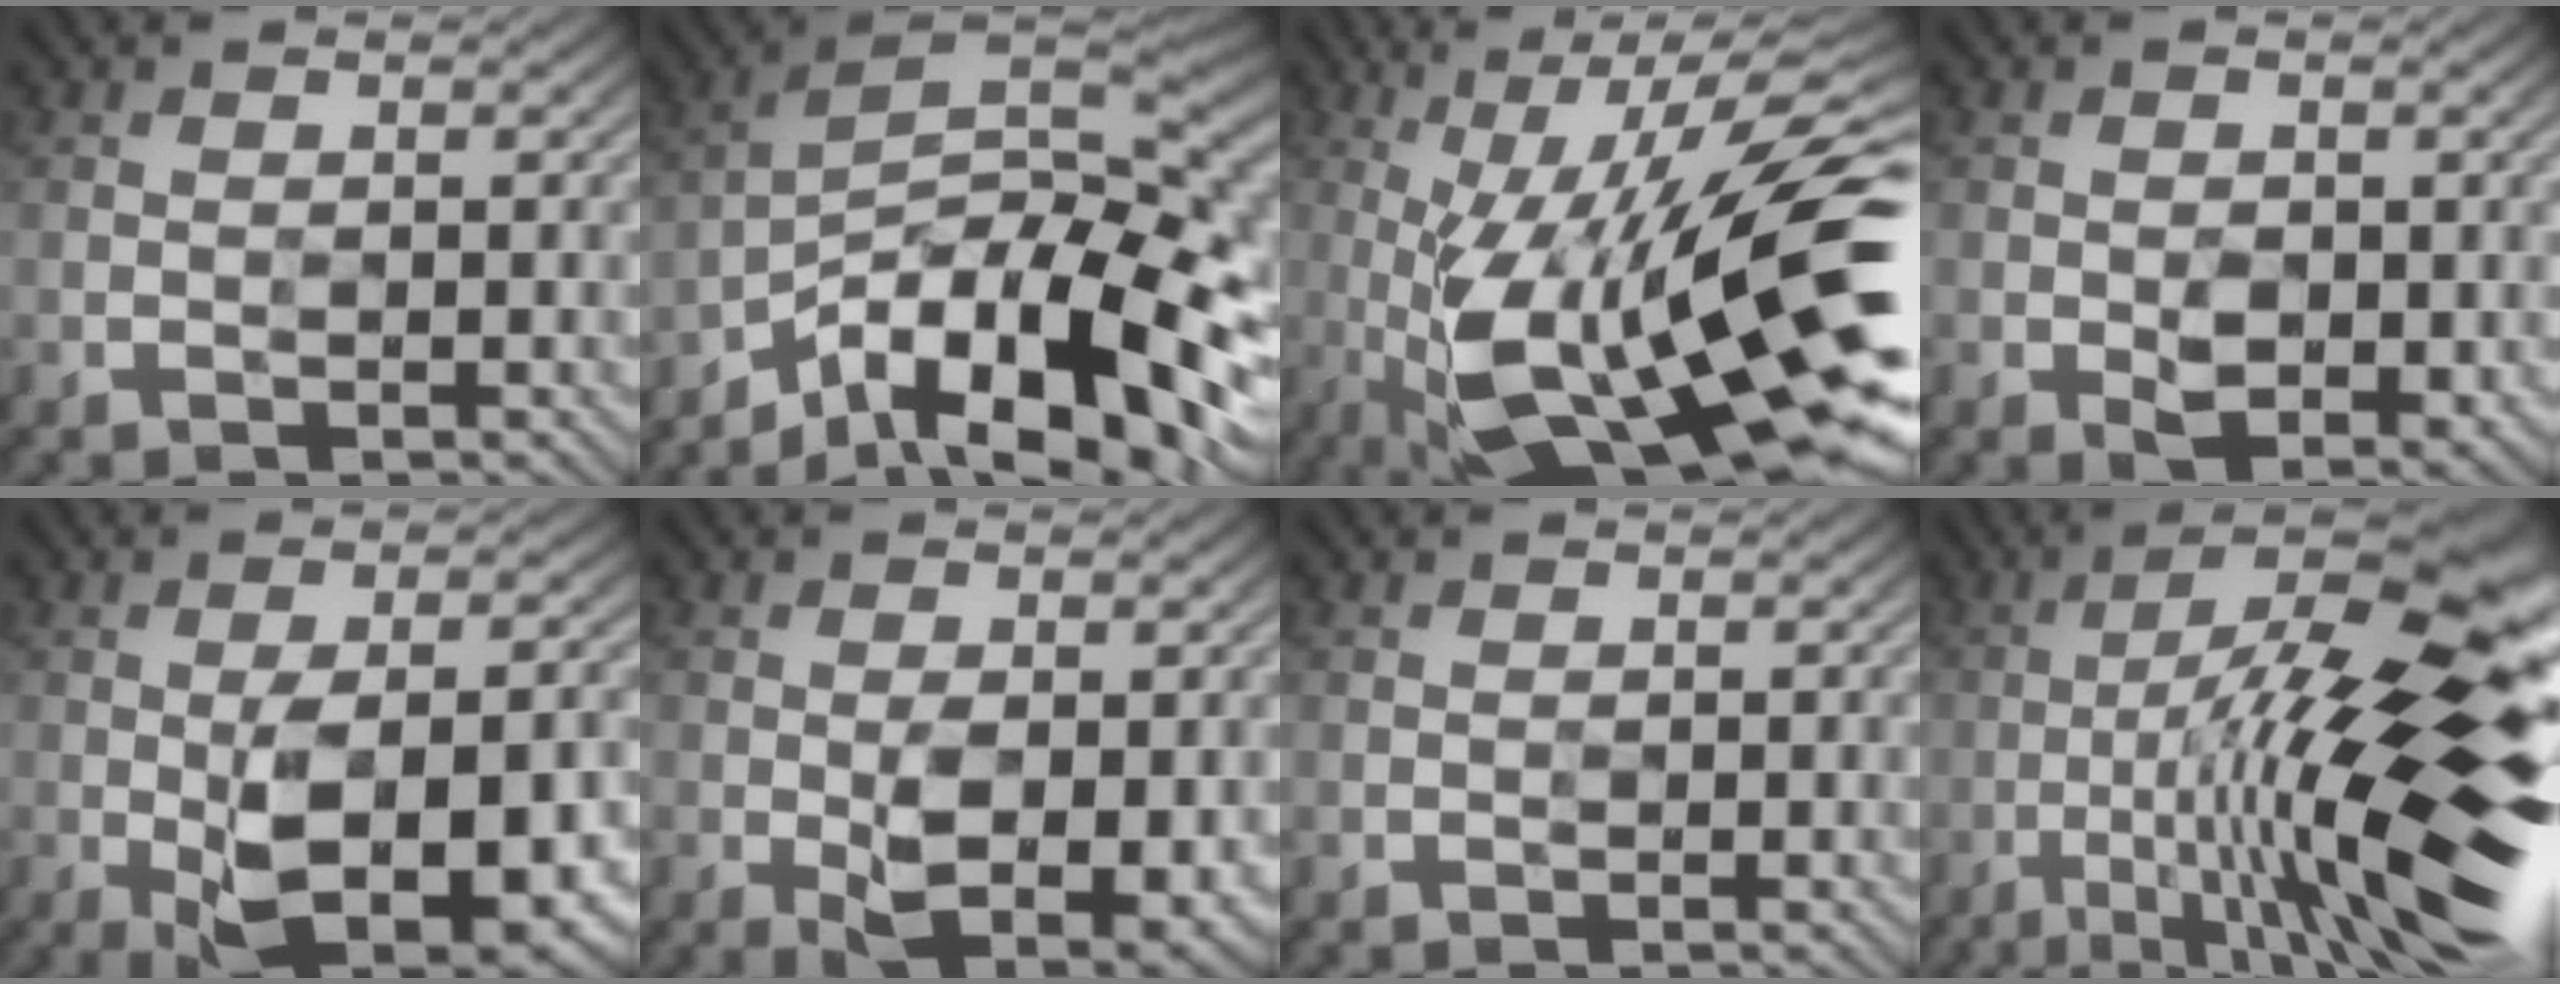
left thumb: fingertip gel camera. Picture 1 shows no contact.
{"total": 17.2, "force": [-9.0, 6.2, 13.2], "torque": [-0.232, -0.006, -0.152]}
{"total": 19.9, "force": [-4.4, 6.3, 18.3], "torque": [-0.308, 0.004, -0.082]}
{"total": 3.4, "force": [-0.8, 2.2, 2.5], "torque": [-0.040, -0.010, -0.006]}
{"total": 12.4, "force": [-3.4, 6.0, 10.4], "torque": [-0.164, -0.021, -0.039]}
{"total": 6.6, "force": [-1.4, 3.5, 5.4], "torque": [-0.097, -0.023, -0.010]}
{"total": 0.0}
{"total": 19.2, "force": [-4.6, 4.3, 18.2], "torque": [-0.270, -0.002, -0.069]}